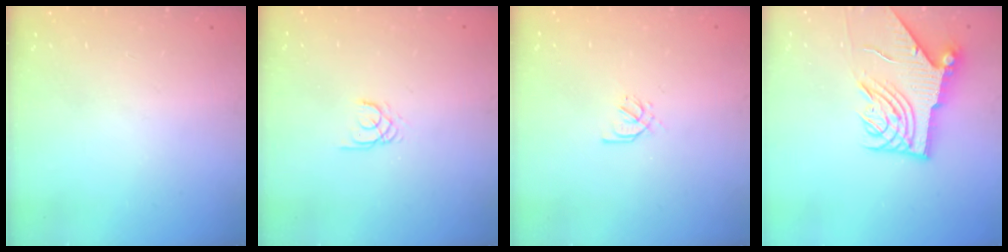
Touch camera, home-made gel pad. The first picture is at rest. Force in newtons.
{"total": 1.7, "press": 1.7, "slide": 0.2}
{"total": 2.6, "press": 2.5, "slide": 0.7}
{"total": 10.2, "press": 10.1, "slide": 1.1}